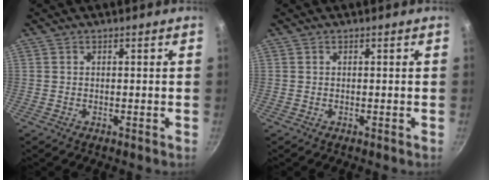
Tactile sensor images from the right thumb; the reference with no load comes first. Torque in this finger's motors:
{"motor_torque": [-0.01, 0.00, 0.17, 0.03, 0.00]}